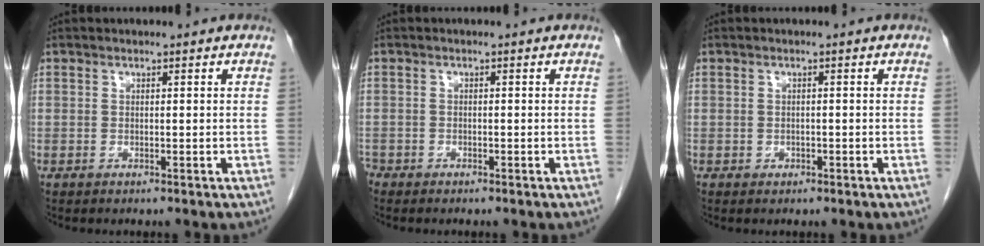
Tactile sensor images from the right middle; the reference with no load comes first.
{"total": 1.6, "force": [-1.4, 0.7, 0.3], "torque": [-0.008, 0.001, -0.025]}
{"total": 0.7, "force": [-0.3, 0.5, 0.2], "torque": [-0.006, 0.002, -0.003]}